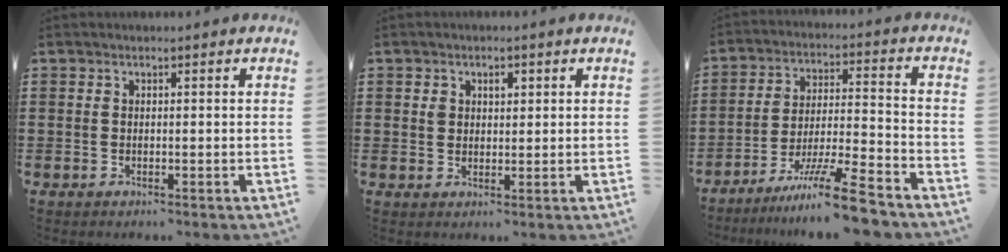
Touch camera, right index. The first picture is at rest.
{"total": 2.1, "force": [0.8, 1.7, 1.0], "torque": [-0.025, 0.011, 0.012]}
{"total": 11.9, "force": [-9.4, 0.4, 7.2], "torque": [-0.114, 0.023, -0.177]}